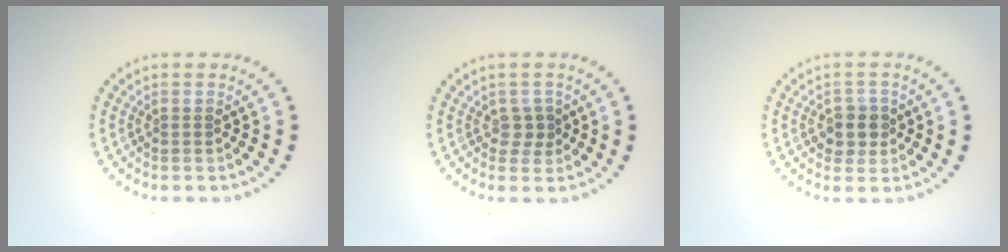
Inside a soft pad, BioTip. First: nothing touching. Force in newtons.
{"total": 1.5, "press": 1.3, "slide": 0.7}
{"total": 2.3, "press": 2.2, "slide": 0.8}